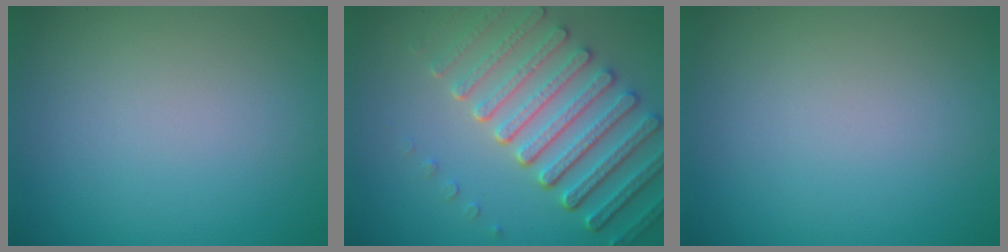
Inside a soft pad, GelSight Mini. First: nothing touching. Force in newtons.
{"total": 7.3, "press": 5.5, "slide": 4.7}
{"total": 0.0}